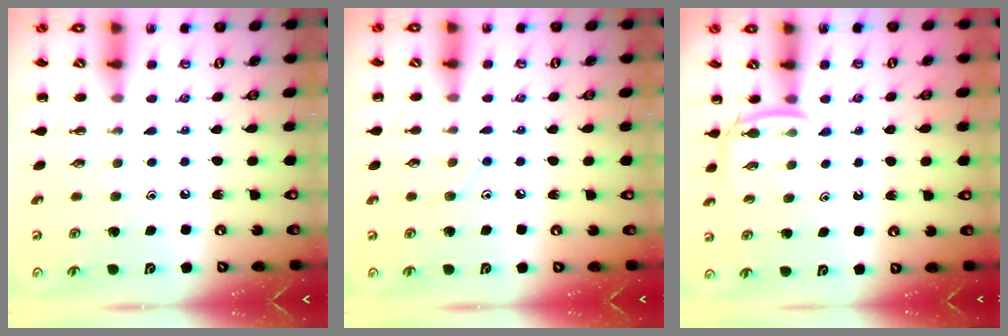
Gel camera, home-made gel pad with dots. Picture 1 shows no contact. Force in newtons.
{"total": 6.2, "press": 5.9, "slide": 2.0}
{"total": 3.9, "press": 3.6, "slide": 1.2}